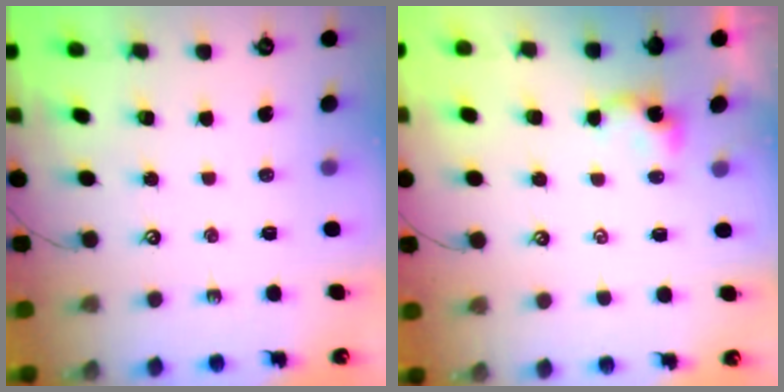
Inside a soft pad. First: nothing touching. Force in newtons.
{"total": 2.8, "press": 2.8, "slide": 0.0}